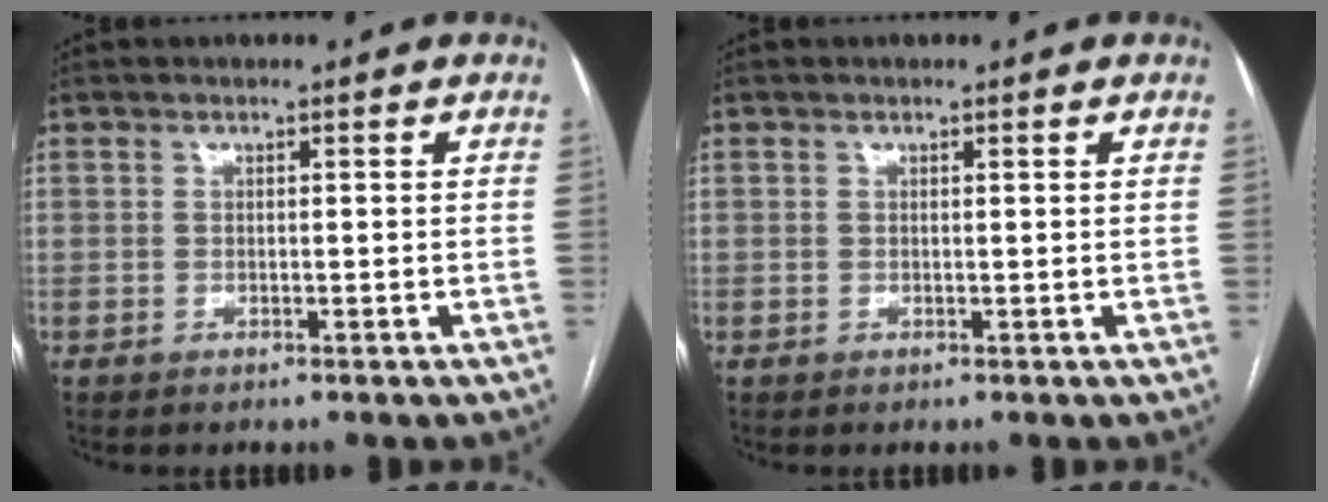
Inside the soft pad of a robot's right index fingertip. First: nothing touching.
{"total": 0.0}